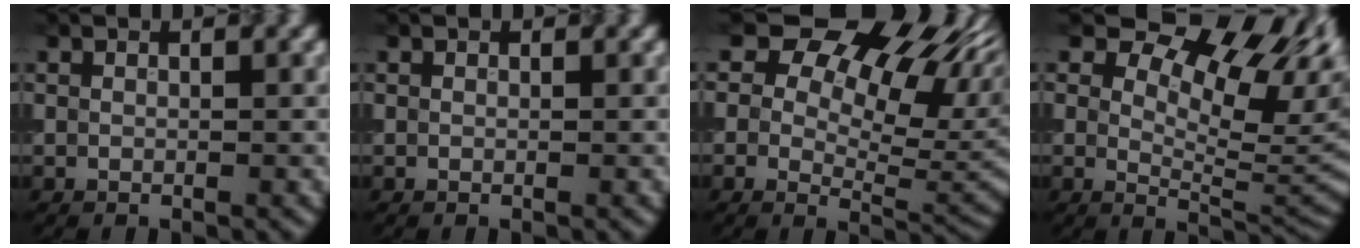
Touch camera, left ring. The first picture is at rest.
{"total": 0.0}
{"total": 12.4, "force": [6.1, 7.1, 8.1], "torque": [-0.093, 0.017, 0.098]}
{"total": 11.8, "force": [6.1, 5.7, 8.3], "torque": [-0.112, 0.010, 0.091]}